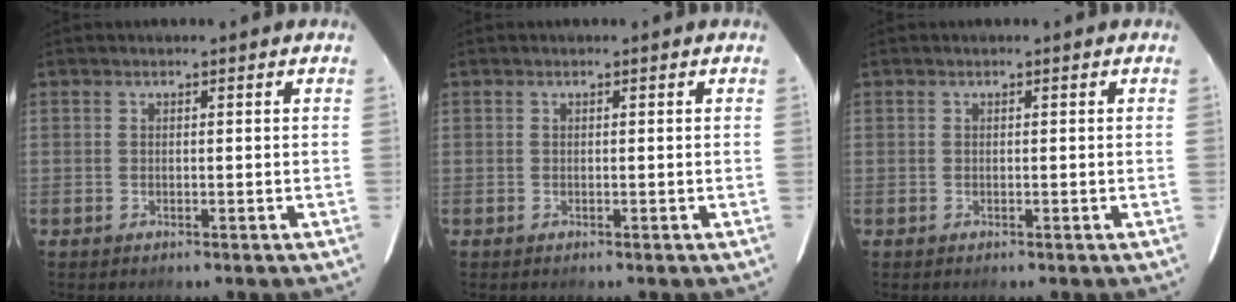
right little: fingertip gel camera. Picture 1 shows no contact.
{"total": 0.0}
{"total": 0.0}